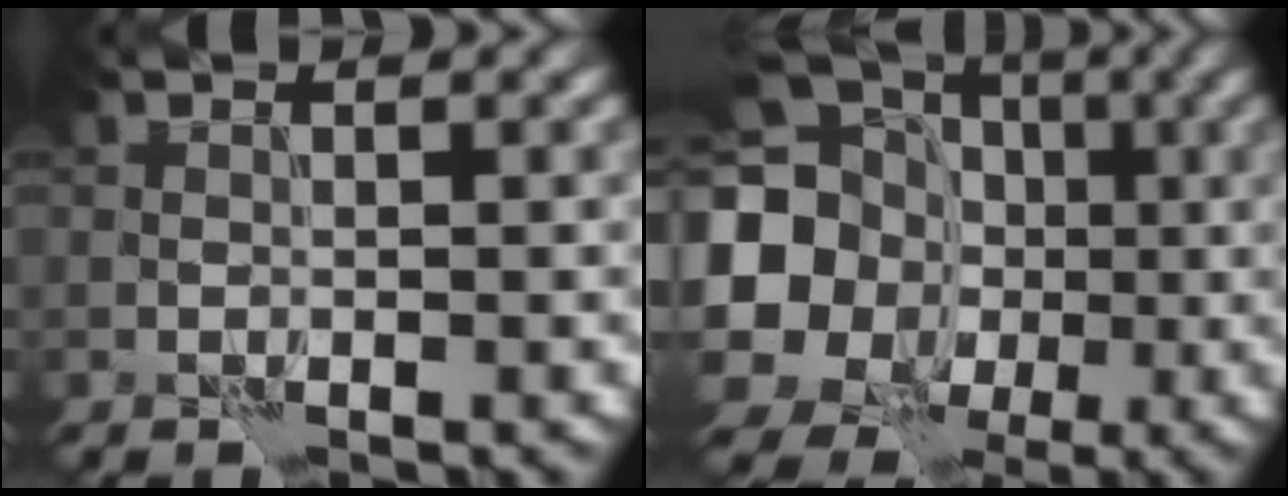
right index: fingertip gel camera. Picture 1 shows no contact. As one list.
[{"total": 18.8, "force": [0.6, 17.5, 6.9], "torque": [-0.182, 0.008, -0.030]}]